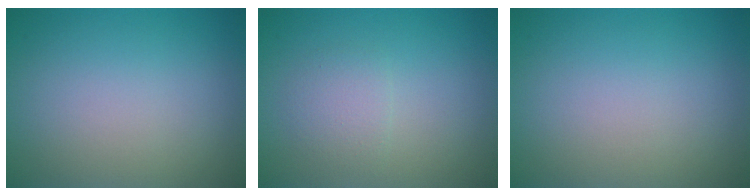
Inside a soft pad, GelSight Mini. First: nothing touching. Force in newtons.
{"total": 2.9, "press": 2.9, "slide": 0.2}
{"total": 0.0}